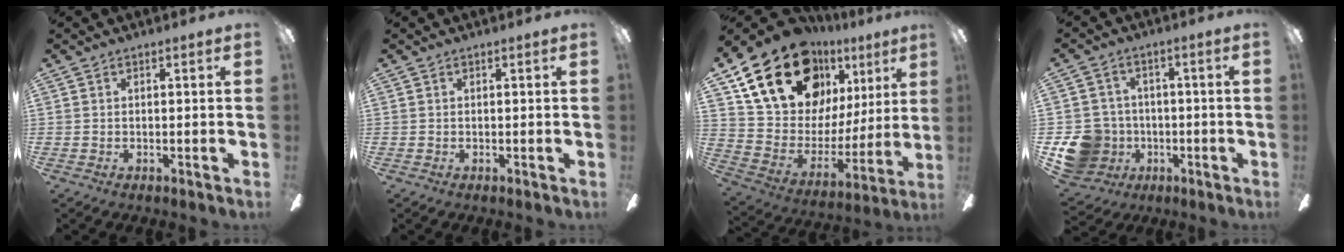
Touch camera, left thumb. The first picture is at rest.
{"total": 0.0}
{"total": 23.7, "force": [15.6, 13.2, 12.0], "torque": [-0.221, -0.081, 0.296]}
{"total": 11.0, "force": [-3.4, 9.9, 3.4], "torque": [-0.091, 0.032, -0.052]}